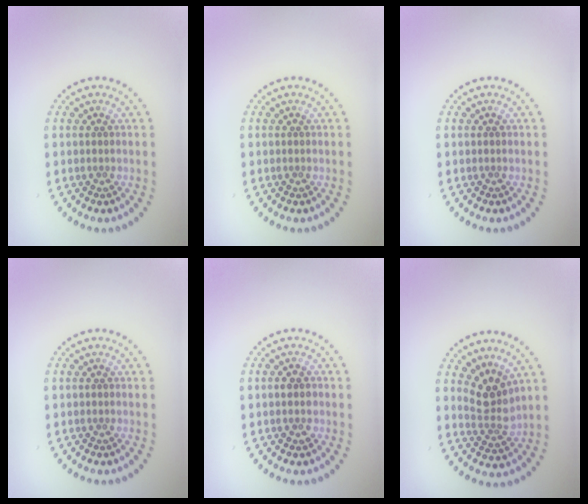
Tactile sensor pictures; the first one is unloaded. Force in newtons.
{"total": 0.0}
{"total": 0.0}
{"total": 0.0}
{"total": 1.4, "press": 1.4, "slide": 0.3}
{"total": 3.0, "press": 2.4, "slide": 1.8}